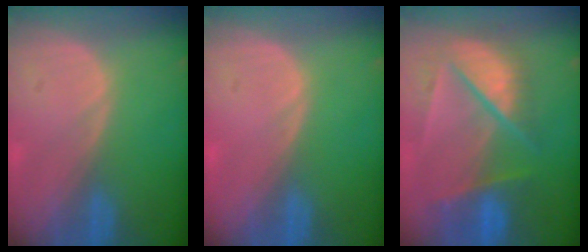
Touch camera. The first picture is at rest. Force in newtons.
{"total": 0.0}
{"total": 9.4, "press": 8.2, "slide": 4.6}